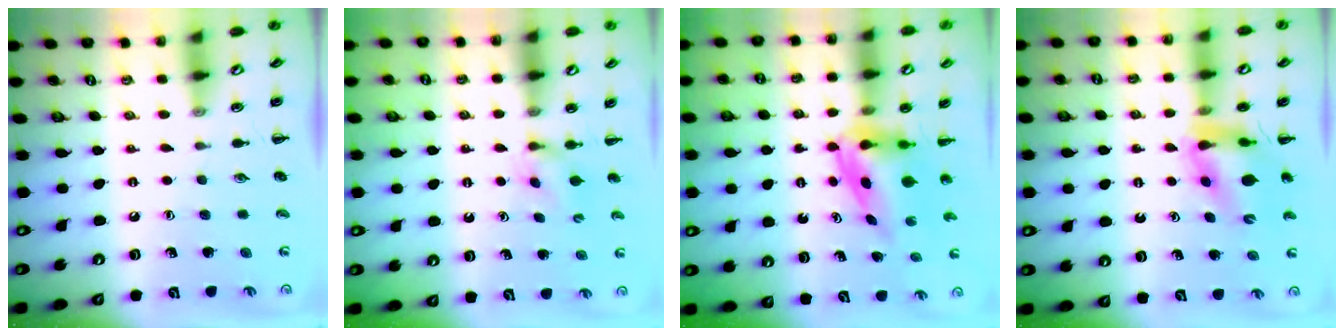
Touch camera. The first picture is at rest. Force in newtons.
{"total": 3.2, "press": 3.0, "slide": 0.9}
{"total": 4.0, "press": 3.9, "slide": 0.7}
{"total": 10.0, "press": 9.6, "slide": 2.9}